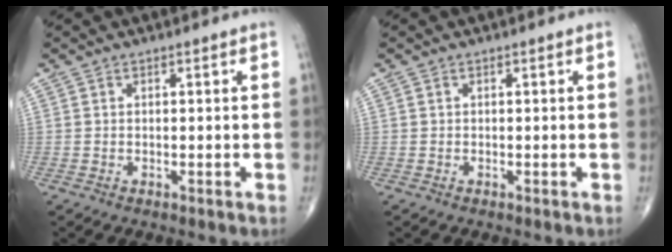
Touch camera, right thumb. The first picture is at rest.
{"total": 0.0}